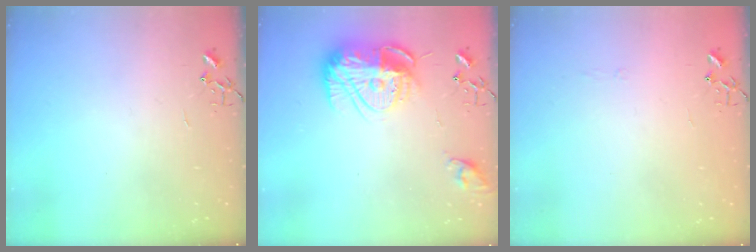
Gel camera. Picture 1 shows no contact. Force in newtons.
{"total": 17.2, "press": 17.1, "slide": 1.7}
{"total": 2.6, "press": 2.6, "slide": 0.5}